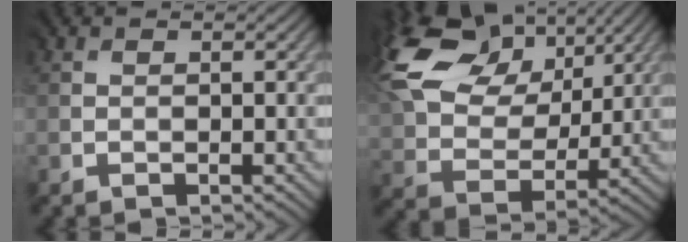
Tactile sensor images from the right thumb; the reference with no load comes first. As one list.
[{"total": 16.1, "force": [8.2, 9.9, 9.6], "torque": [-0.239, 0.039, 0.138]}]